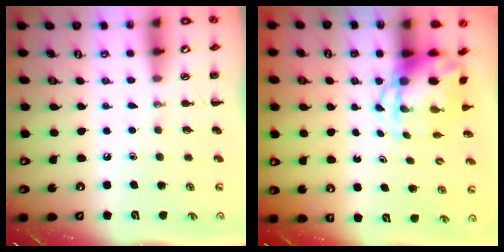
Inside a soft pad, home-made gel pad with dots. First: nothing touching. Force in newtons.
{"total": 5.6, "press": 5.6, "slide": 0.8}